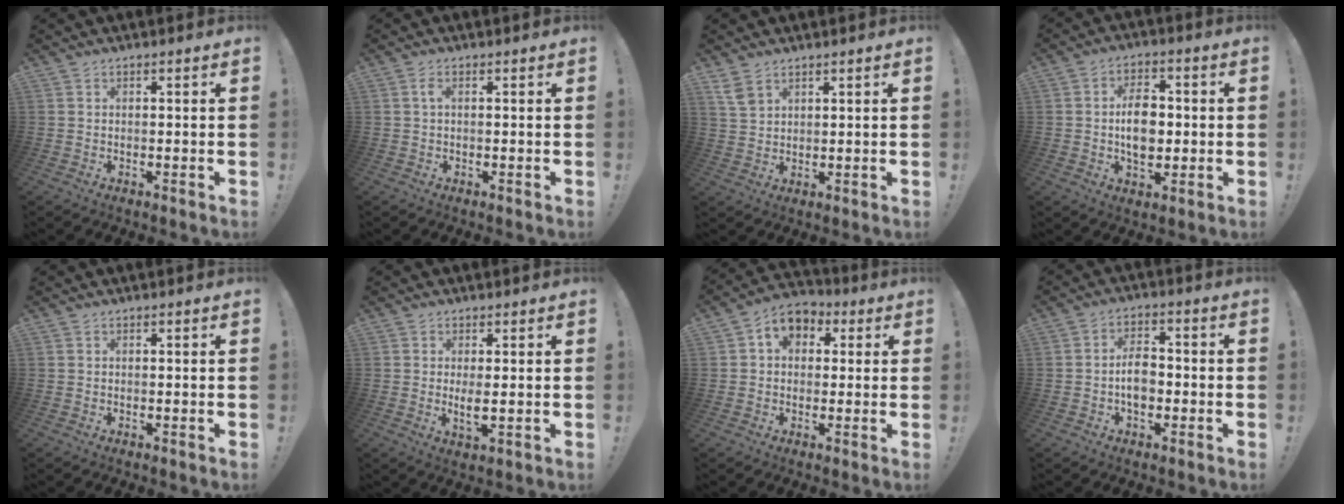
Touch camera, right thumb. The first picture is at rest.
{"total": 1.5, "force": [0.1, 0.4, 1.5], "torque": [-0.035, 0.006, 0.001]}
{"total": 4.8, "force": [3.4, 2.4, 2.5], "torque": [-0.043, -0.016, 0.065]}
{"total": 9.8, "force": [-0.4, 6.8, 7.0], "torque": [-0.116, 0.011, -0.006]}
{"total": 0.0}
{"total": 3.7, "force": [0.5, 0.9, 3.5], "torque": [-0.059, -0.012, 0.006]}
{"total": 6.7, "force": [1.8, 5.3, 3.8], "torque": [-0.059, 0.004, 0.038]}
{"total": 7.2, "force": [-1.7, 4.8, 5.1], "torque": [-0.085, 0.015, -0.030]}